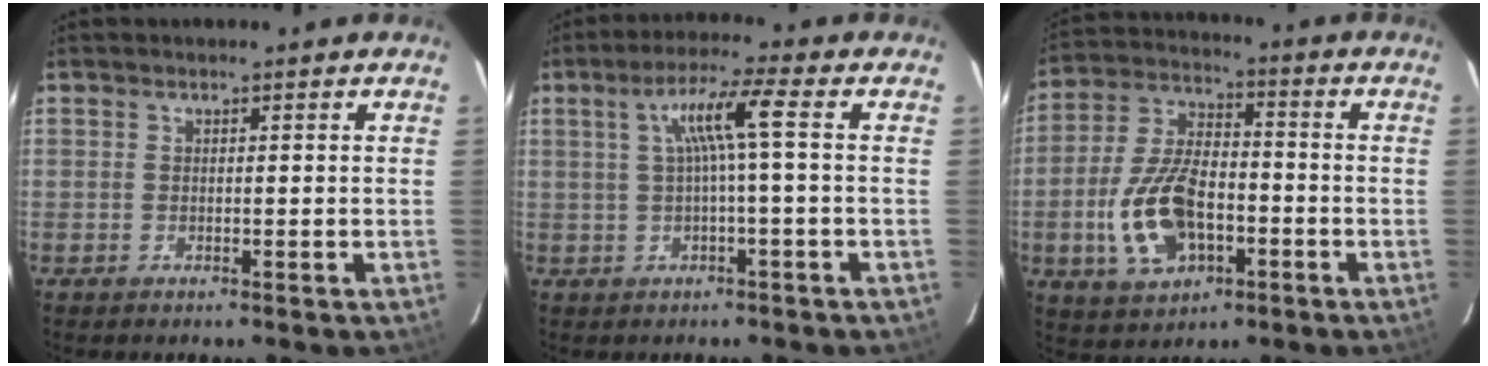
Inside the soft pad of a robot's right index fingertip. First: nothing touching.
{"total": 6.1, "force": [0.4, -0.6, 6.1], "torque": [-0.113, 0.007, 0.014]}
{"total": 15.1, "force": [-4.6, 8.3, 11.7], "torque": [-0.250, 0.006, -0.074]}